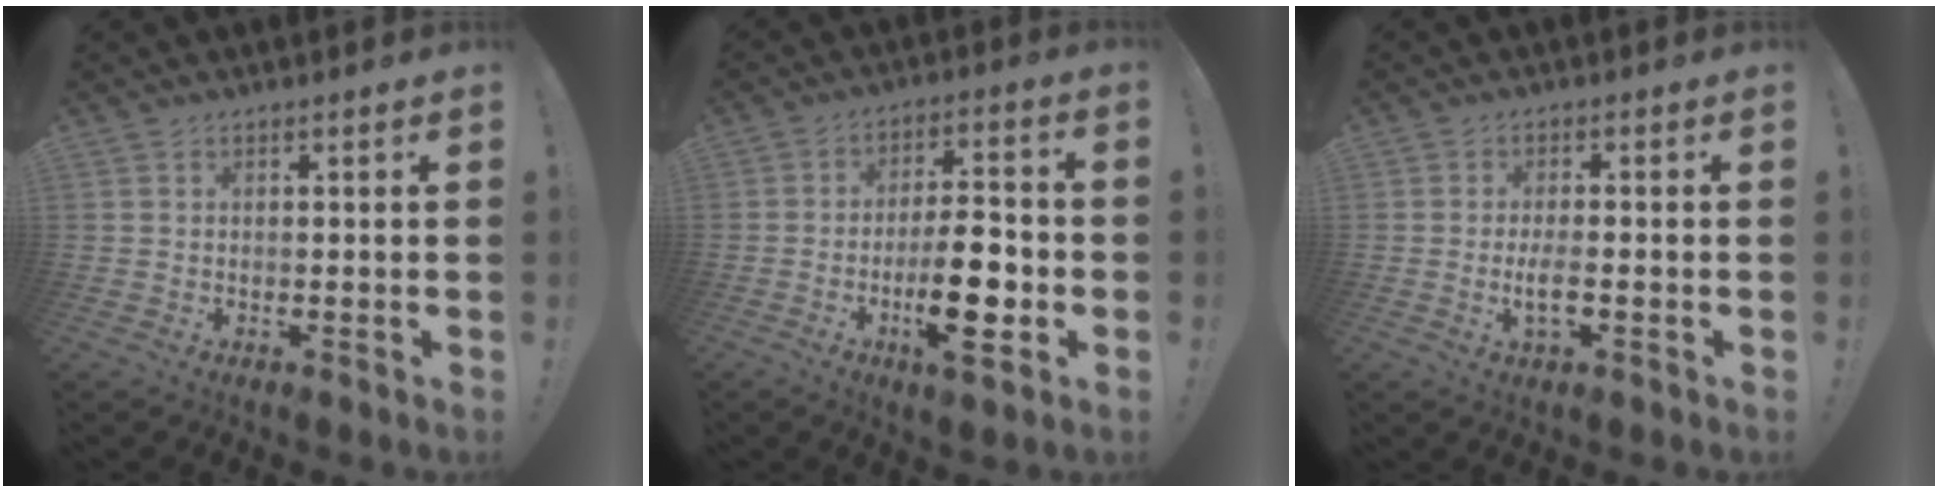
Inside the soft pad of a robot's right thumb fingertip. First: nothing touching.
{"total": 15.0, "force": [-4.5, 4.6, 13.5], "torque": [-0.218, 0.009, -0.075]}
{"total": 4.8, "force": [-1.3, 1.4, 4.4], "torque": [-0.099, -0.005, -0.025]}